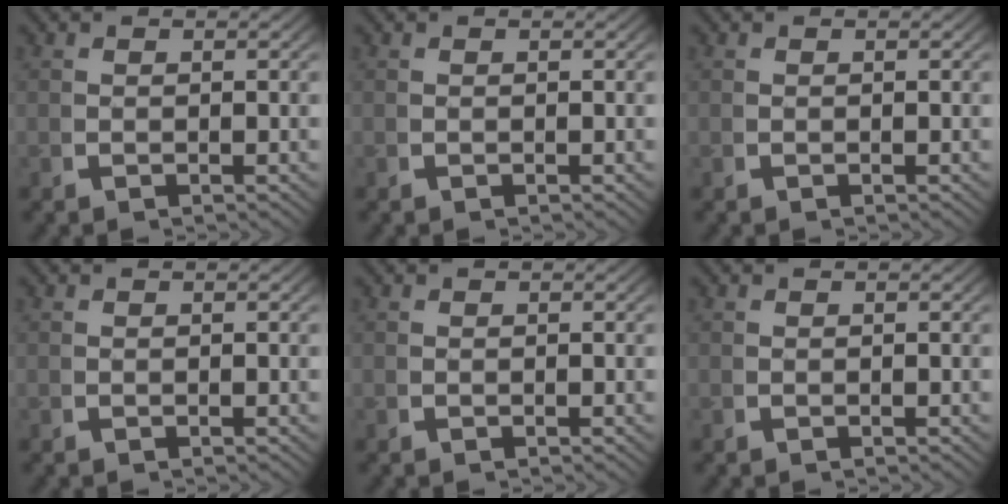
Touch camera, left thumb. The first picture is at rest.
{"total": 0.0}
{"total": 0.0}
{"total": 0.0}
{"total": 0.0}
{"total": 0.0}